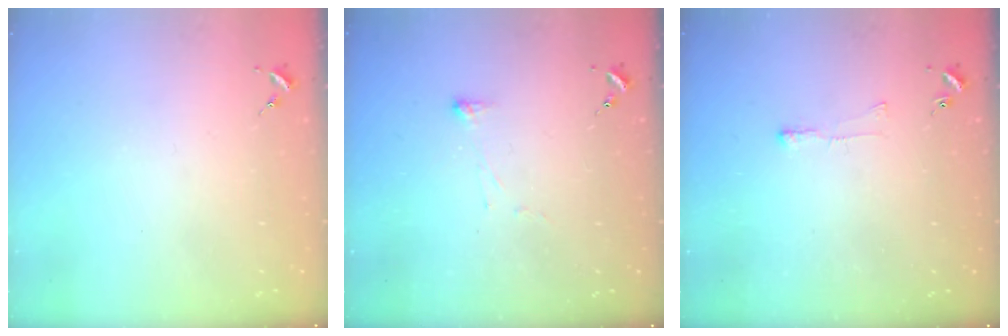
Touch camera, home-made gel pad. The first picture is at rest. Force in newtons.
{"total": 2.9, "press": 2.8, "slide": 0.6}
{"total": 3.0, "press": 3.0, "slide": 0.5}